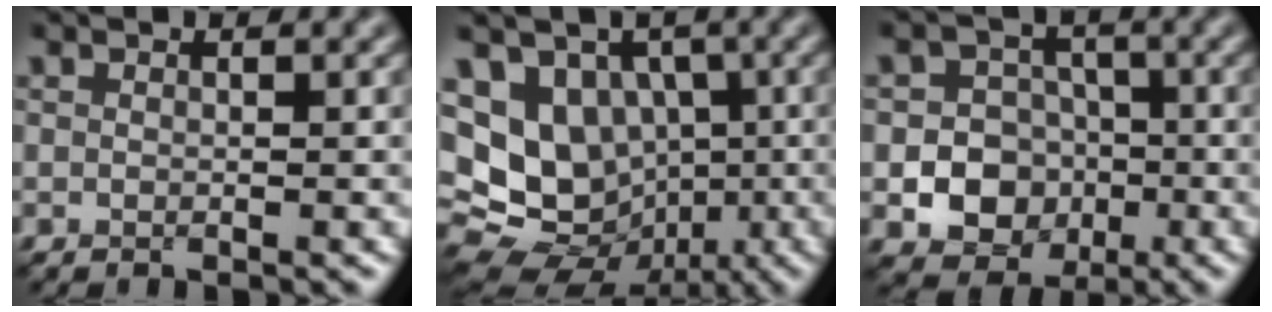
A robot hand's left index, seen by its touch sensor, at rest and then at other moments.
{"total": 13.8, "force": [-0.5, 11.8, 7.0], "torque": [-0.143, 0.021, -0.015]}
{"total": 10.1, "force": [-3.3, 8.9, 3.4], "torque": [-0.030, -0.019, -0.075]}